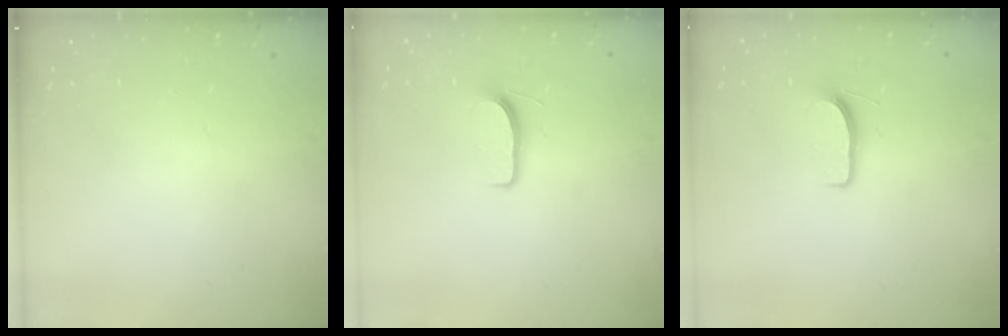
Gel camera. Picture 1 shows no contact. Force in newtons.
{"total": 6.1, "press": 6.0, "slide": 0.7}
{"total": 6.1, "press": 6.0, "slide": 0.7}